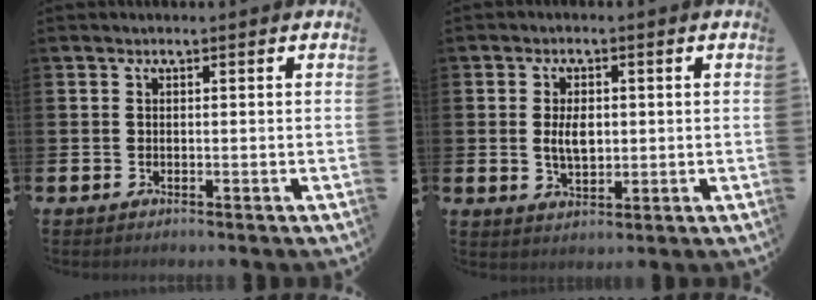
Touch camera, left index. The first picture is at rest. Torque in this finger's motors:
{"motor_torque": [0.61, 0.08, 0.39, 0.14]}